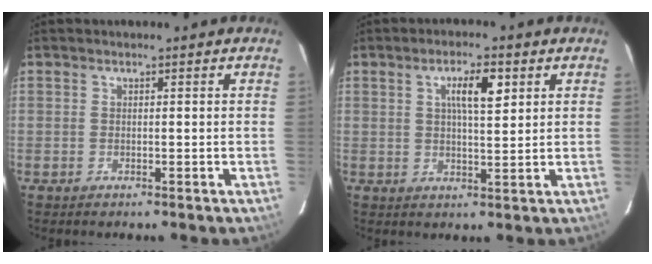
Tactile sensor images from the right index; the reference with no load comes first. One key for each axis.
{"total": 5.6, "fx": 2.2, "fy": 1.1, "fz": 5.0, "tx": -0.088, "ty": 0.006, "tz": 0.037}